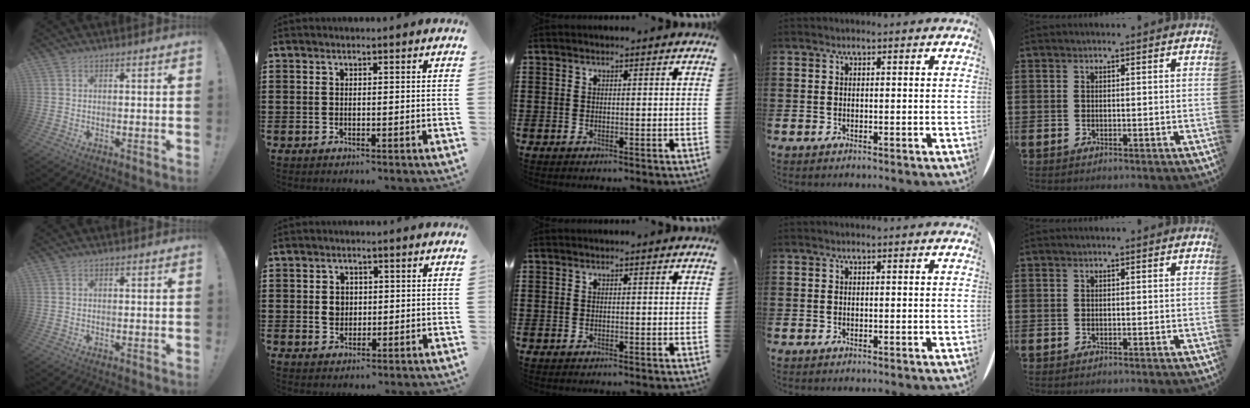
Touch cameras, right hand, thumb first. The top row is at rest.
{"index": {"total": 2.5, "force": [0.0, 2.0, 1.5], "torque": [-0.036, 0.005, -0.001]}}